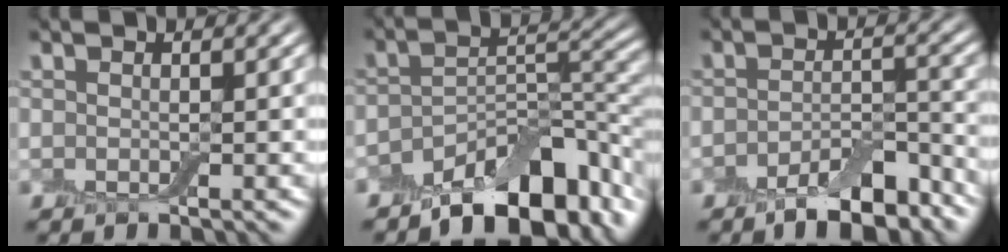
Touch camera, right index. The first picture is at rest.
{"total": 9.8, "force": [-6.0, 4.3, 6.4], "torque": [-0.086, 0.002, -0.102]}
{"total": 5.8, "force": [-4.1, 2.0, 3.6], "torque": [-0.051, 0.005, -0.067]}